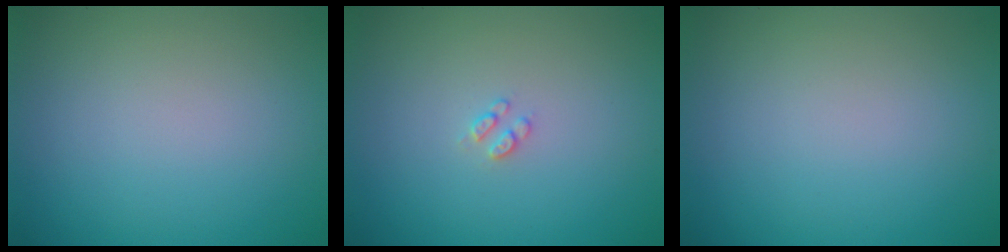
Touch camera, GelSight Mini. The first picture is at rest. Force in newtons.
{"total": 1.0, "press": 0.9, "slide": 0.2}
{"total": 0.0}